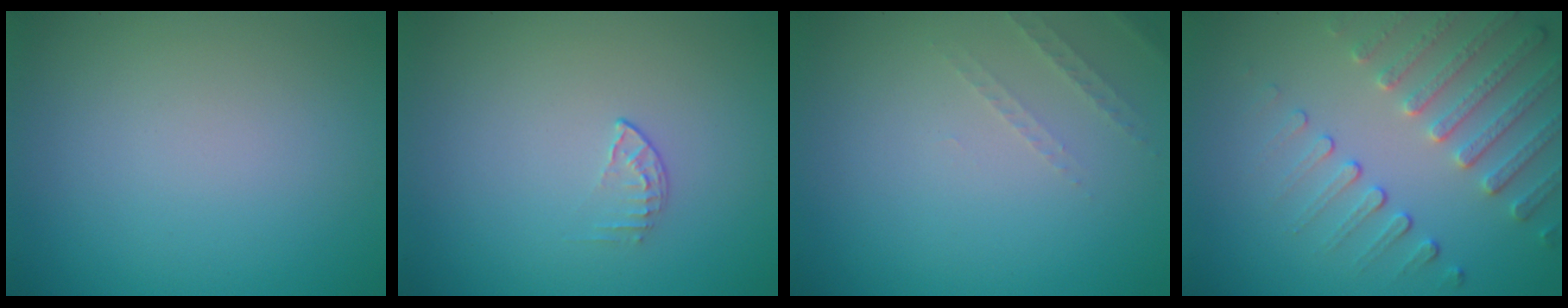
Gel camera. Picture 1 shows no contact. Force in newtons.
{"total": 0.8, "press": 0.6, "slide": 0.6}
{"total": 1.3, "press": 1.2, "slide": 0.4}
{"total": 4.0, "press": 3.3, "slide": 2.3}